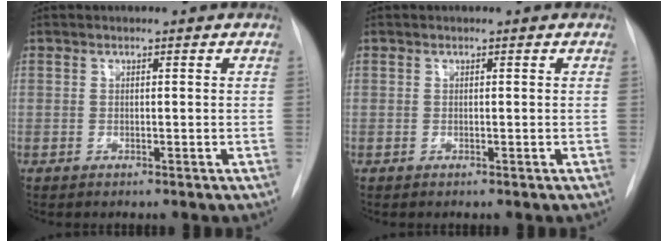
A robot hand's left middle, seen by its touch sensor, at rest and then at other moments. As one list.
[{"total": 0.0}]